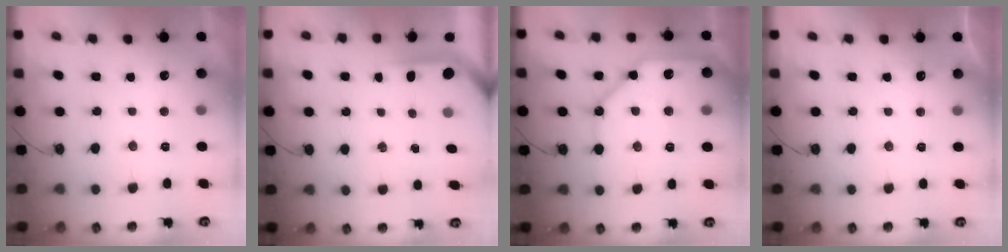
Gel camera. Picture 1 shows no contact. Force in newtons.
{"total": 3.5, "press": 3.5, "slide": 0.3}
{"total": 13.5, "press": 13.4, "slide": 1.9}
{"total": 3.0, "press": 3.0, "slide": 0.4}